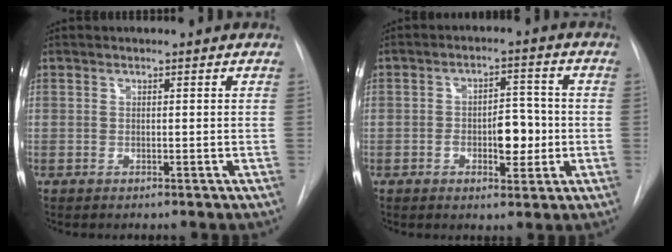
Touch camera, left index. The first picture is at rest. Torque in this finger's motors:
{"motor_torque": [0.84, 0.03, 0.13, 0.04]}